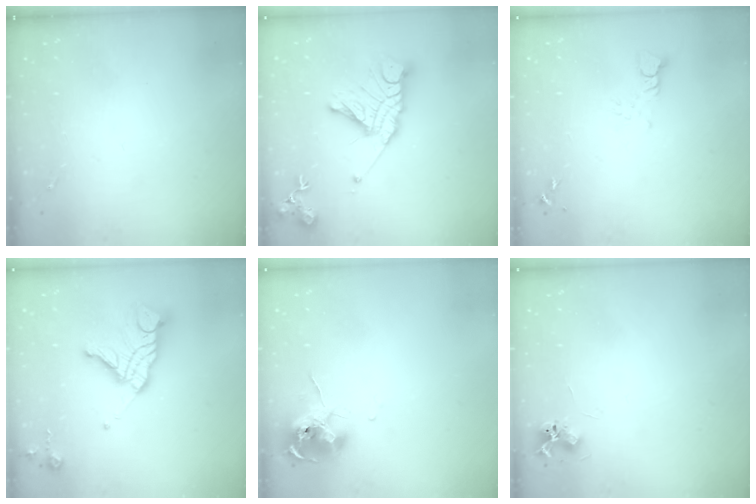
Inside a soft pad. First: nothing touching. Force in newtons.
{"total": 17.0, "press": 16.9, "slide": 1.3}
{"total": 3.2, "press": 3.1, "slide": 0.4}
{"total": 18.0, "press": 17.9, "slide": 1.7}
{"total": 10.3, "press": 10.3, "slide": 0.9}
{"total": 6.5, "press": 6.5, "slide": 0.8}